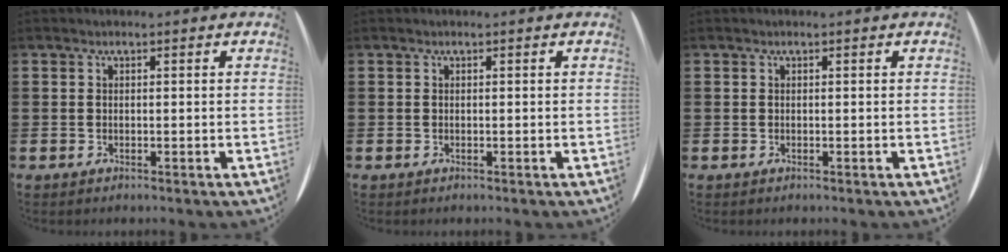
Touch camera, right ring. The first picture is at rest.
{"total": 0.0}
{"total": 0.0}